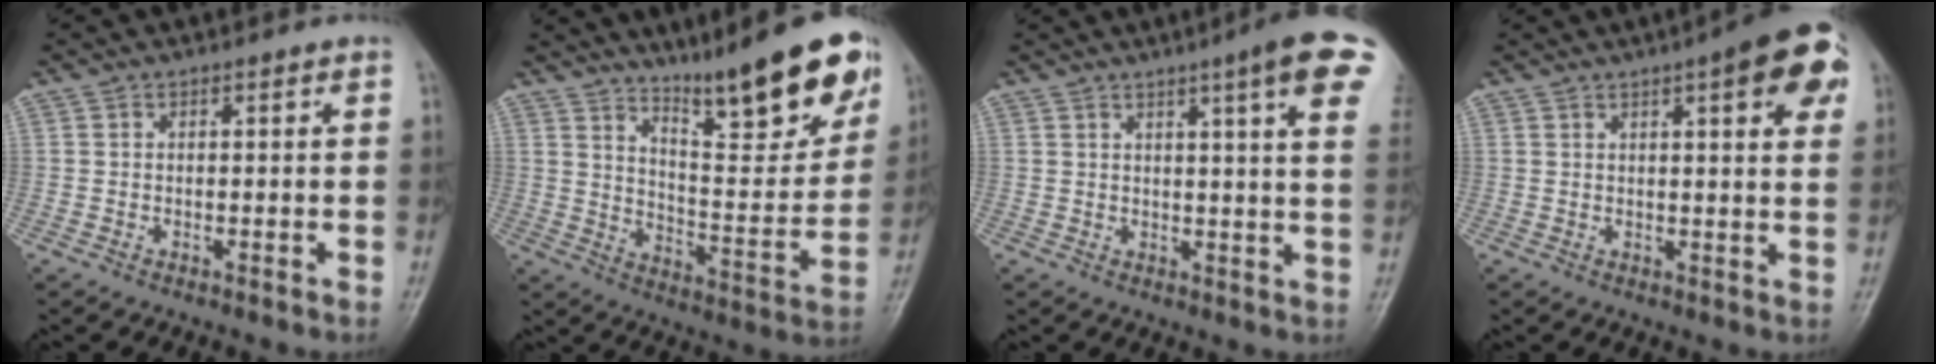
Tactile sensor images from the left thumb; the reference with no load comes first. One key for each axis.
{"total": 20.2, "fx": 13.9, "fy": 4.3, "fz": 14.0, "tx": -0.162, "ty": -0.082, "tz": 0.220}
{"total": 12.6, "fx": 6.7, "fy": 1.0, "fz": 10.7, "tx": -0.126, "ty": -0.019, "tz": 0.071}
{"total": 11.4, "fx": 5.2, "fy": 3.0, "fz": 9.7, "tx": -0.098, "ty": -0.006, "tz": 0.057}